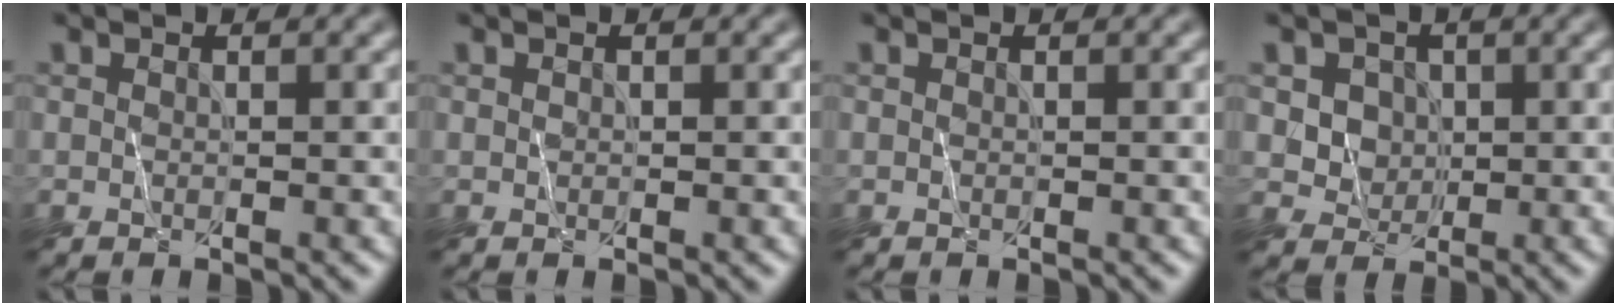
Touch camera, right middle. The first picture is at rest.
{"total": 0.0}
{"total": 0.0}
{"total": 2.4, "force": [0.8, 2.2, 0.5], "torque": [-0.005, 0.000, 0.019]}